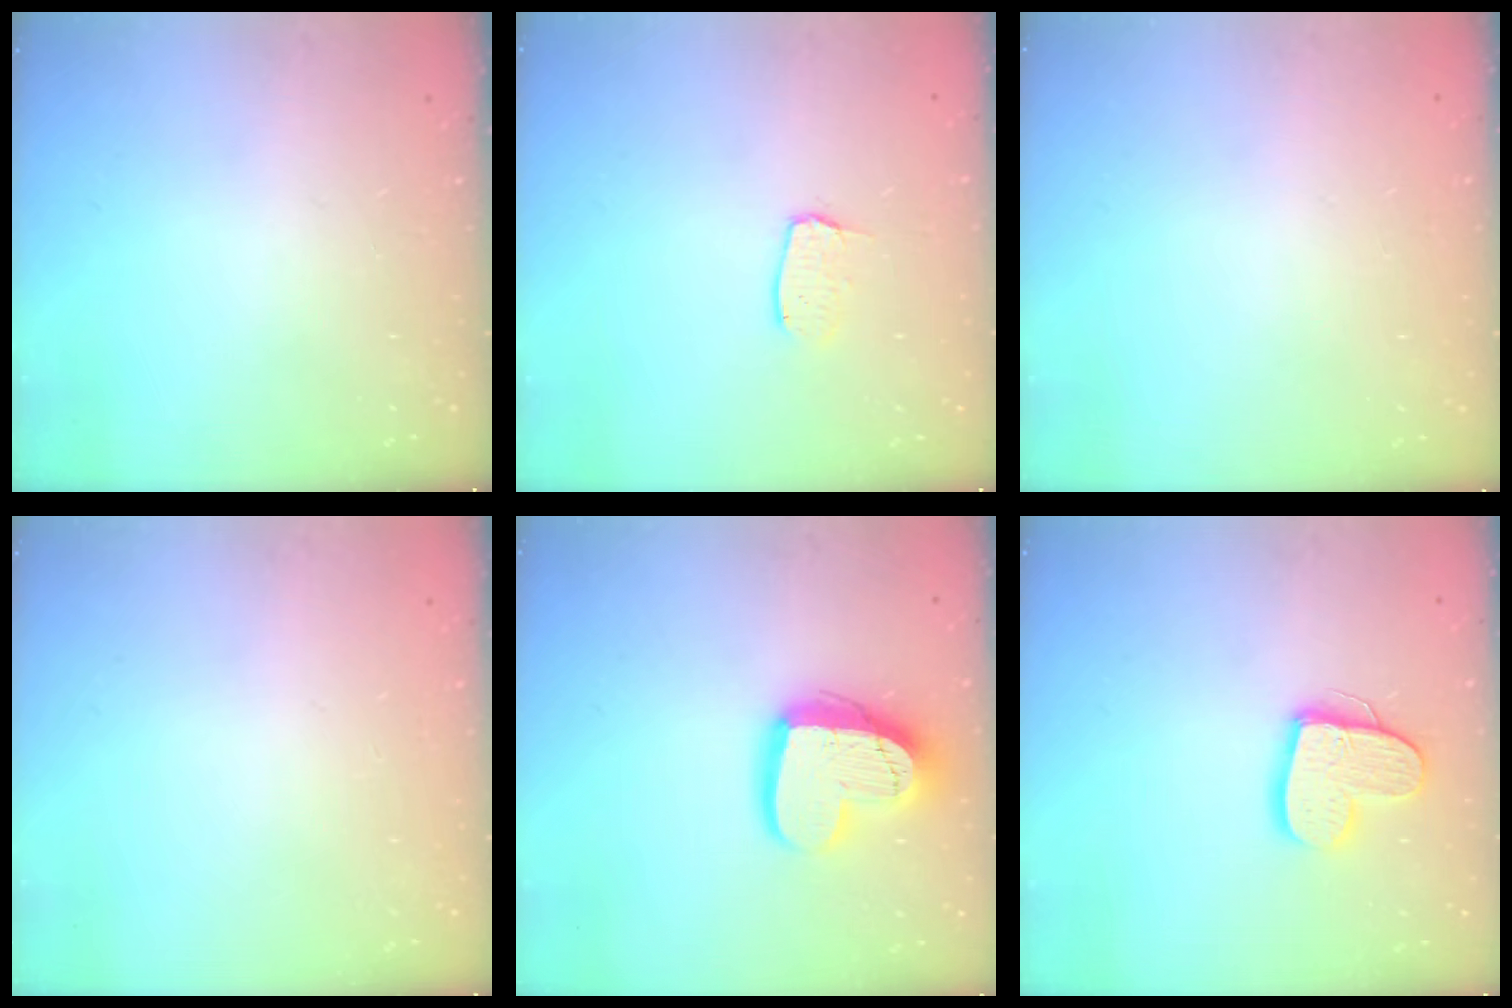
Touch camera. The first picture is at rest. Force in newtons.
{"total": 4.5, "press": 4.4, "slide": 0.3}
{"total": 0.0}
{"total": 0.8, "press": 0.4, "slide": 0.7}
{"total": 16.3, "press": 16.3, "slide": 1.3}
{"total": 12.9, "press": 12.9, "slide": 1.0}